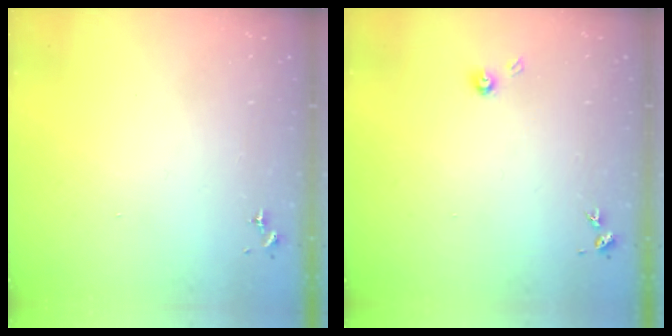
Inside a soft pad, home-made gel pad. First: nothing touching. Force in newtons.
{"total": 3.9, "press": 3.9, "slide": 0.5}